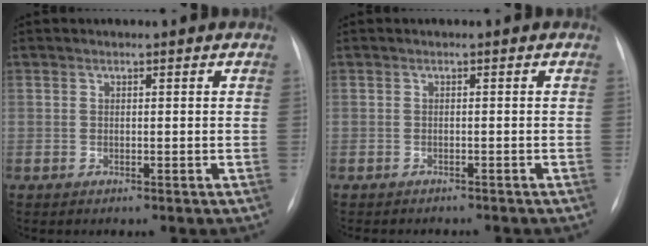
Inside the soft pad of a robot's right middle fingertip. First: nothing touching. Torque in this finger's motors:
{"motor_torque": [0.00, -0.01, 0.00, 0.00]}